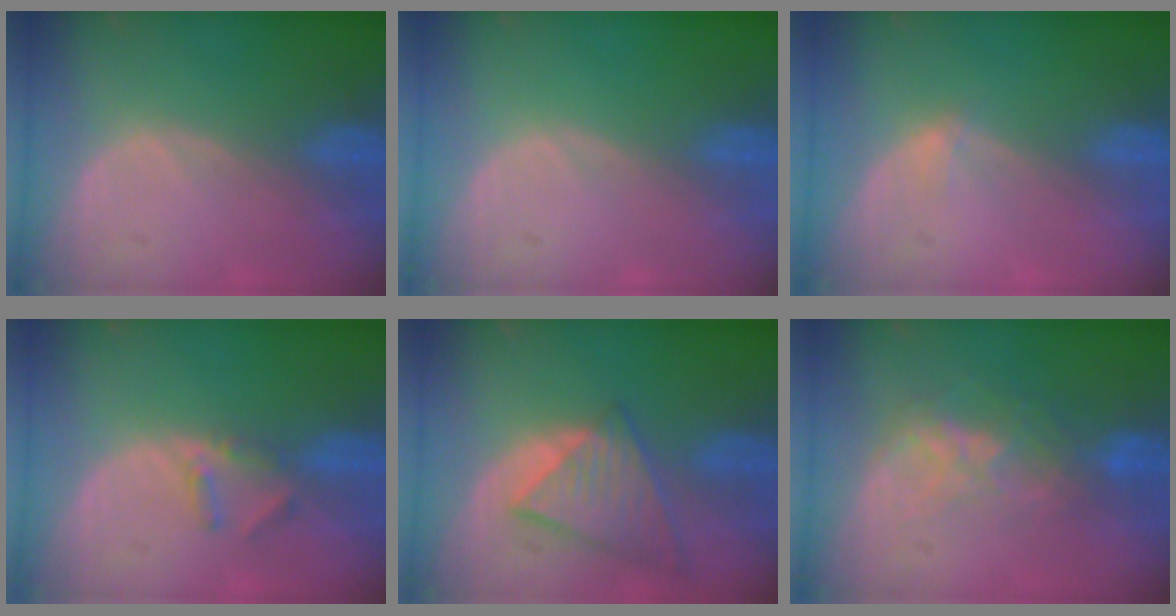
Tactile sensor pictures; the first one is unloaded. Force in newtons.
{"total": 0.0}
{"total": 1.1, "press": 0.8, "slide": 0.7}
{"total": 2.9, "press": 2.6, "slide": 1.1}
{"total": 8.6, "press": 7.5, "slide": 4.3}
{"total": 6.7, "press": 5.9, "slide": 3.2}